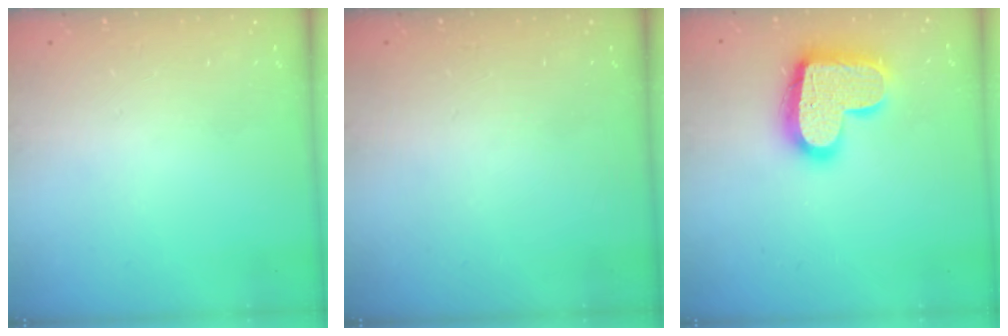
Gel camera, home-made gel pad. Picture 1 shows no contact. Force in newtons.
{"total": 0.0}
{"total": 18.7, "press": 18.6, "slide": 1.1}